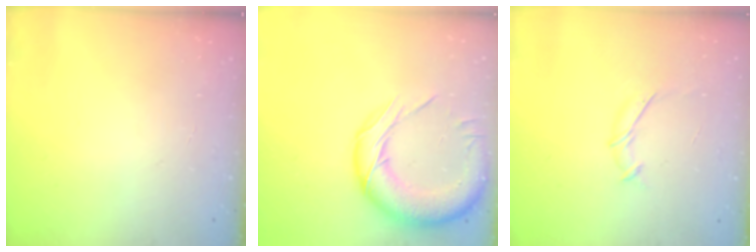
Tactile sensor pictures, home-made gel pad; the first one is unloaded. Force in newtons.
{"total": 18.5, "press": 18.2, "slide": 3.6}
{"total": 5.3, "press": 5.1, "slide": 1.0}